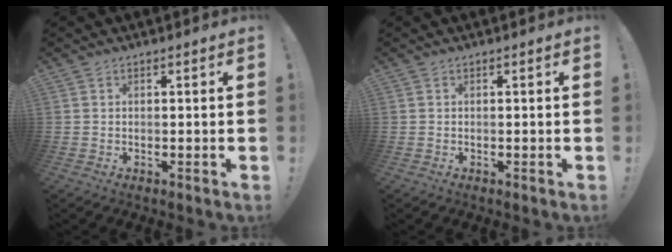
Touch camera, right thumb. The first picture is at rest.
{"total": 0.0}